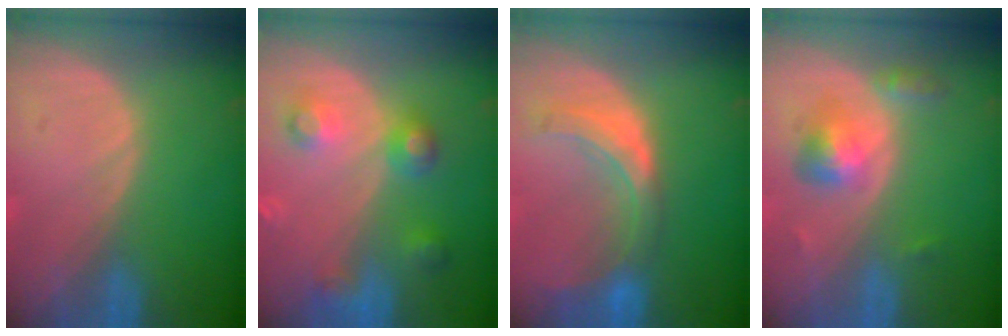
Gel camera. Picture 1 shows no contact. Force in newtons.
{"total": 5.9, "press": 5.8, "slide": 0.4}
{"total": 7.7, "press": 6.9, "slide": 3.5}
{"total": 4.4, "press": 4.4, "slide": 0.2}